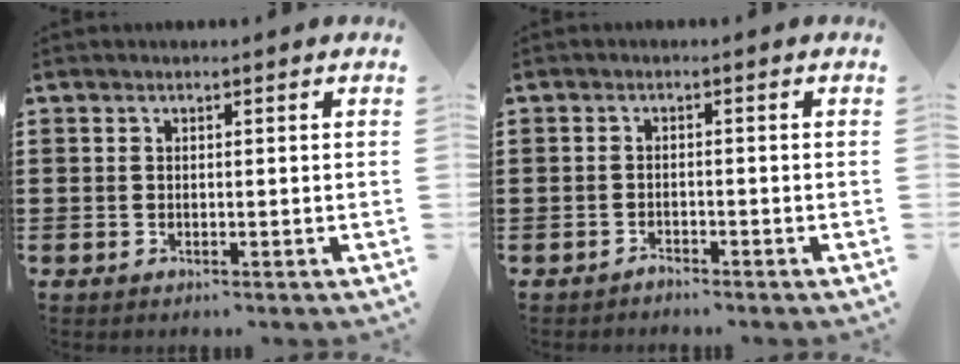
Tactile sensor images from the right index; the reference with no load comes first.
{"total": 1.3, "force": [-1.2, 0.2, -0.1], "torque": [-0.003, 0.004, -0.027]}